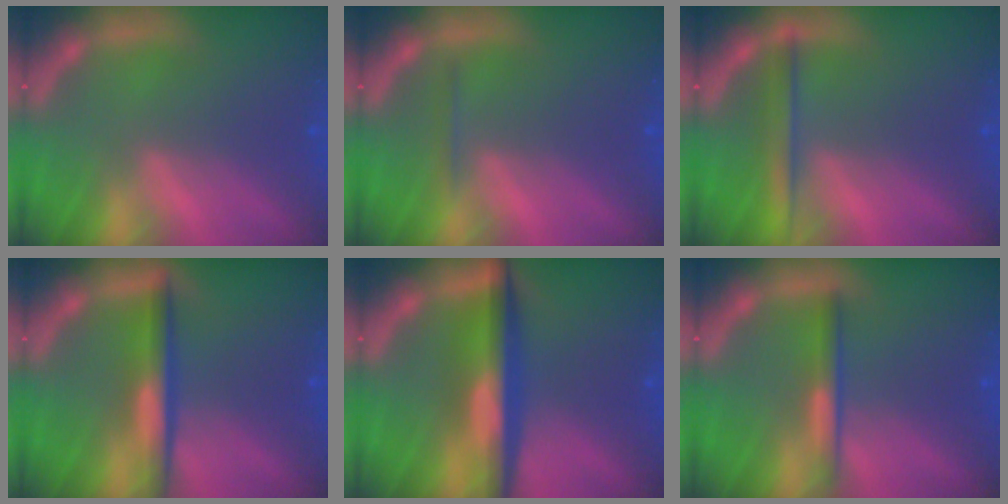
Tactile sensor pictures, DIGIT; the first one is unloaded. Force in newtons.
{"total": 0.9}
{"total": 2.9}
{"total": 4.0}
{"total": 6.5}
{"total": 2.4}